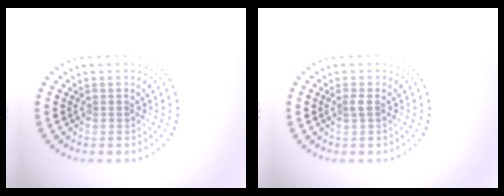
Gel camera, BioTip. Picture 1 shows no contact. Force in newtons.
{"total": 0.8, "press": 0.5, "slide": 0.5}